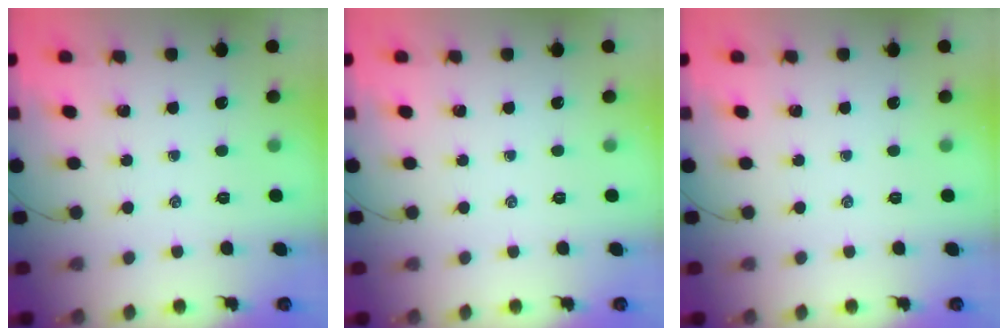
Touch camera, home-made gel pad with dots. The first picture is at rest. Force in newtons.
{"total": 0.0}
{"total": 0.0}